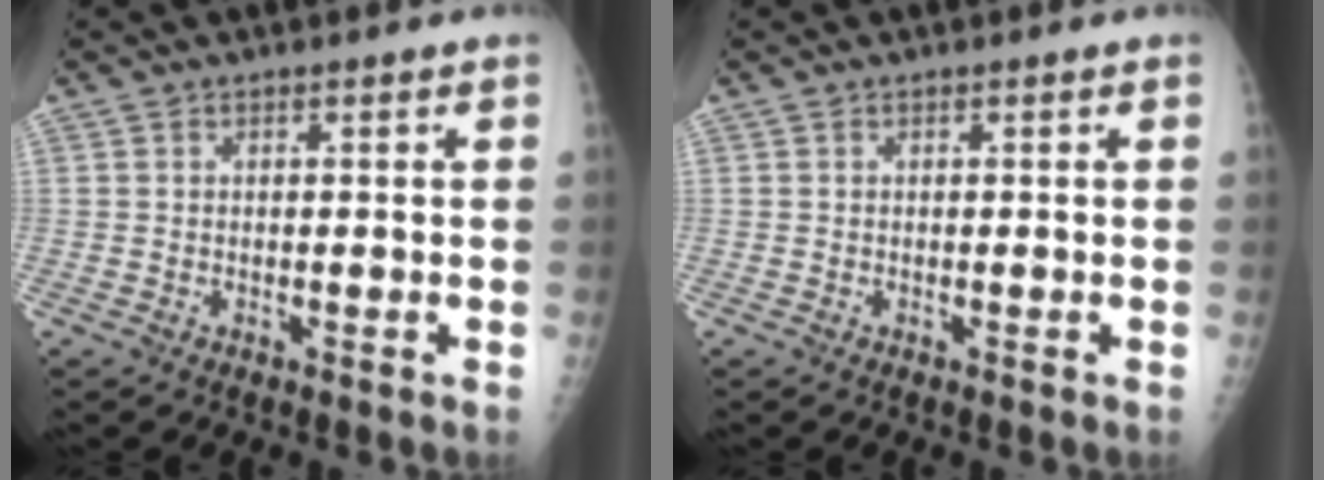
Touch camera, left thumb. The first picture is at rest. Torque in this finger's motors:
{"motor_torque": [-0.01, 0.01, -0.01, 0.00, 0.00]}